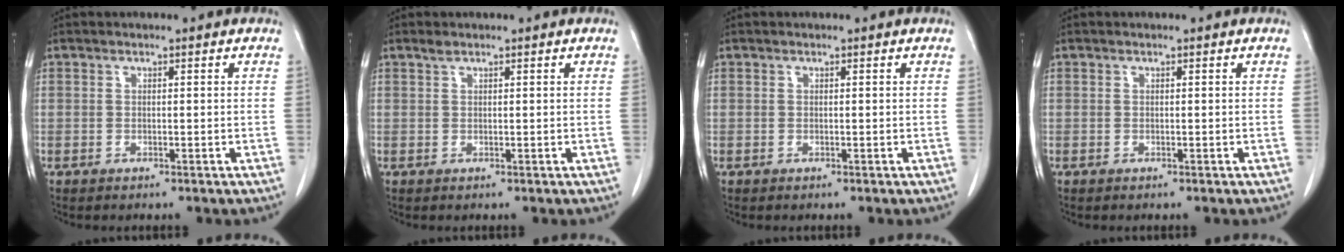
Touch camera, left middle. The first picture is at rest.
{"total": 0.6, "force": [0.6, 0.1, 0.3], "torque": [-0.012, 0.003, 0.014]}
{"total": 0.0}
{"total": 0.0}